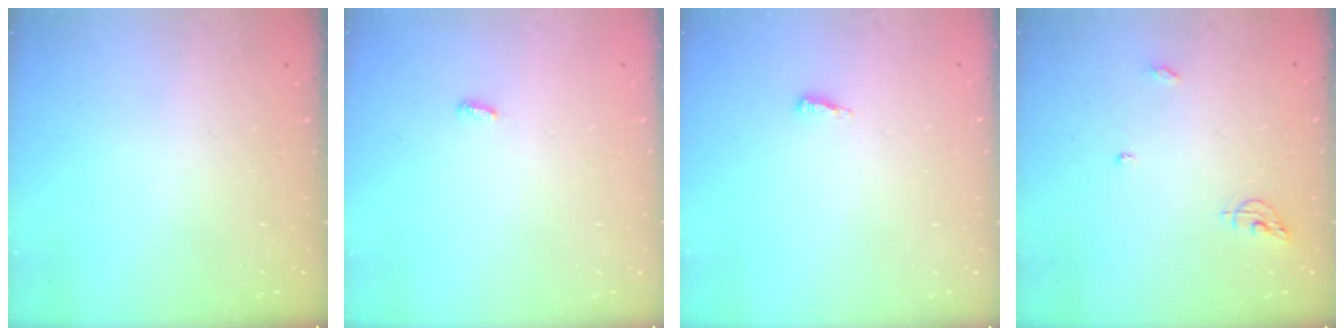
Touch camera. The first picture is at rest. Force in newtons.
{"total": 2.9, "press": 2.9, "slide": 0.2}
{"total": 7.7, "press": 4.9, "slide": 5.9}
{"total": 6.3, "press": 6.2, "slide": 0.6}